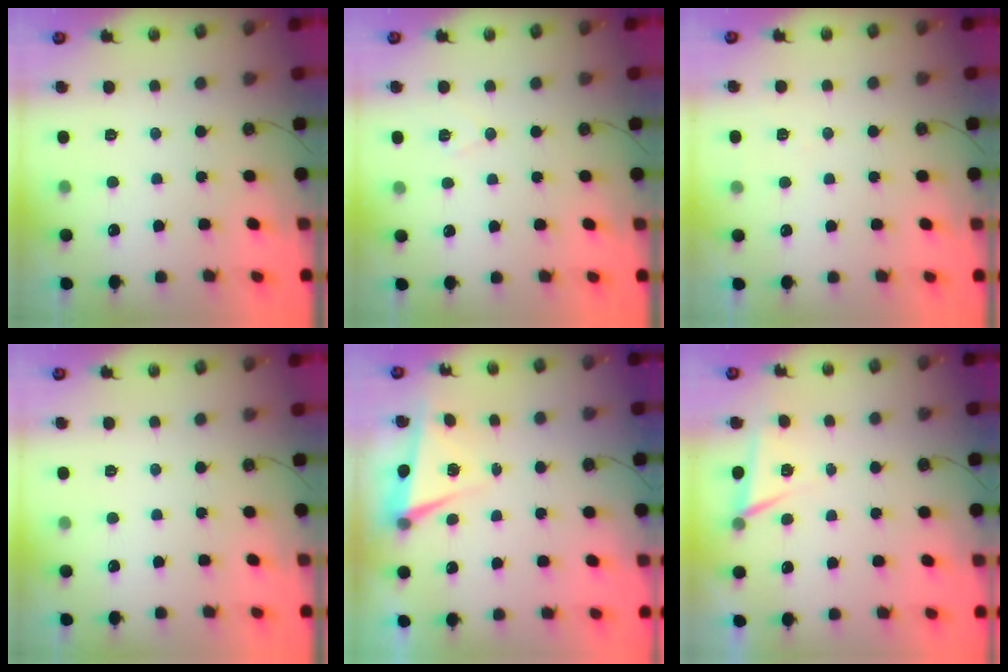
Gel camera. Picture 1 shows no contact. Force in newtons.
{"total": 7.6, "press": 6.2, "slide": 4.4}
{"total": 5.6, "press": 3.8, "slide": 4.2}
{"total": 0.0}
{"total": 4.6, "press": 4.3, "slide": 1.7}
{"total": 4.8, "press": 2.9, "slide": 3.9}